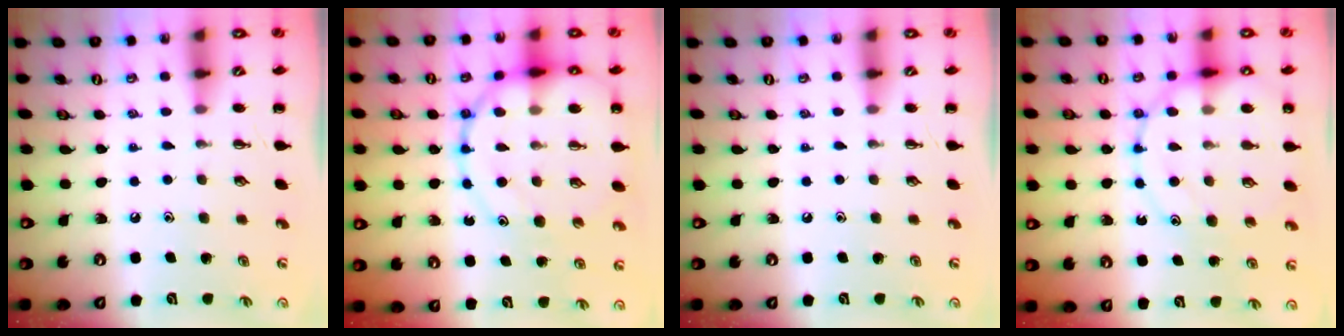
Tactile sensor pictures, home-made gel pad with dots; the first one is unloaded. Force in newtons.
{"total": 20.6, "press": 20.4, "slide": 2.8}
{"total": 0.0}
{"total": 15.4, "press": 15.2, "slide": 2.4}